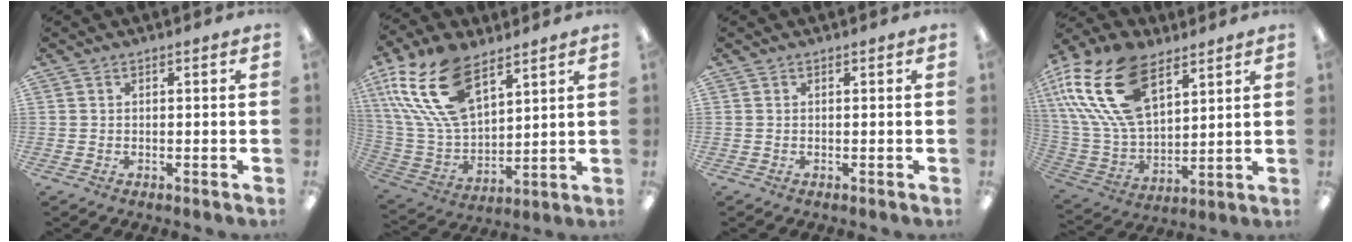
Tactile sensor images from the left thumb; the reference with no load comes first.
{"total": 21.7, "force": [11.6, 11.9, 13.9], "torque": [-0.319, -0.046, 0.212]}
{"total": 0.0}
{"total": 23.5, "force": [11.4, 13.4, 15.5], "torque": [-0.342, -0.045, 0.204]}